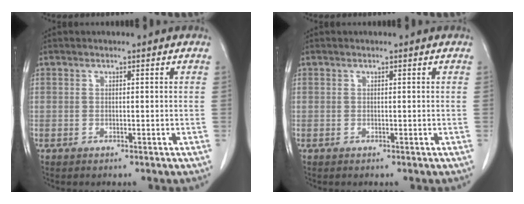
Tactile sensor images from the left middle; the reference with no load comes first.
{"total": 0.0}